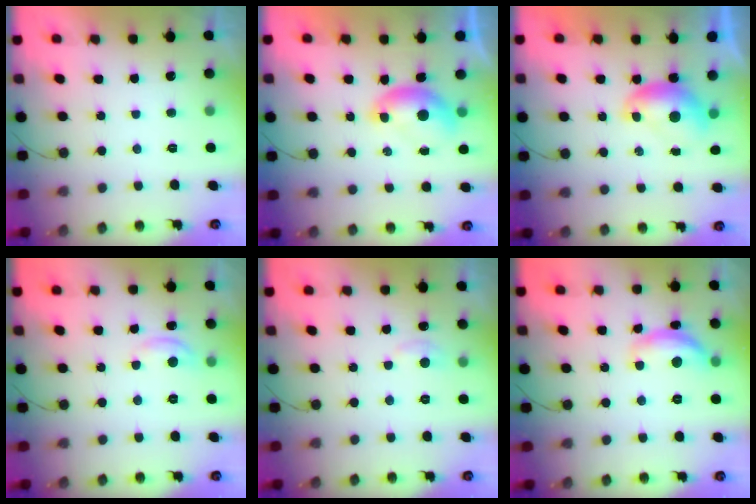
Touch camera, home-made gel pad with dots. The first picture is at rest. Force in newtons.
{"total": 6.8, "press": 6.8, "slide": 0.7}
{"total": 7.3, "press": 7.3, "slide": 0.1}
{"total": 4.6, "press": 4.6, "slide": 0.2}
{"total": 5.0, "press": 5.0, "slide": 0.7}
{"total": 11.4, "press": 11.4, "slide": 0.6}